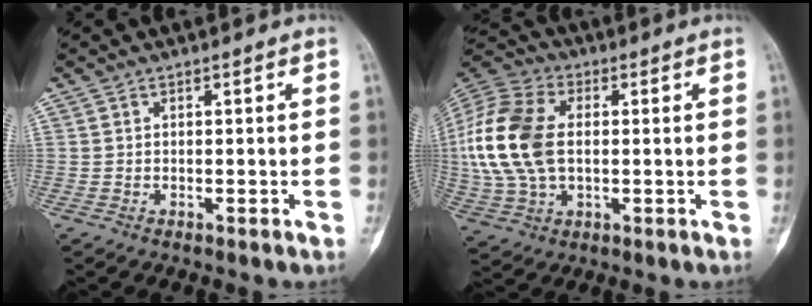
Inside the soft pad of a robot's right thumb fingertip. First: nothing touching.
{"total": 18.5, "force": [1.1, 11.5, 14.4], "torque": [-0.317, 0.013, 0.023]}